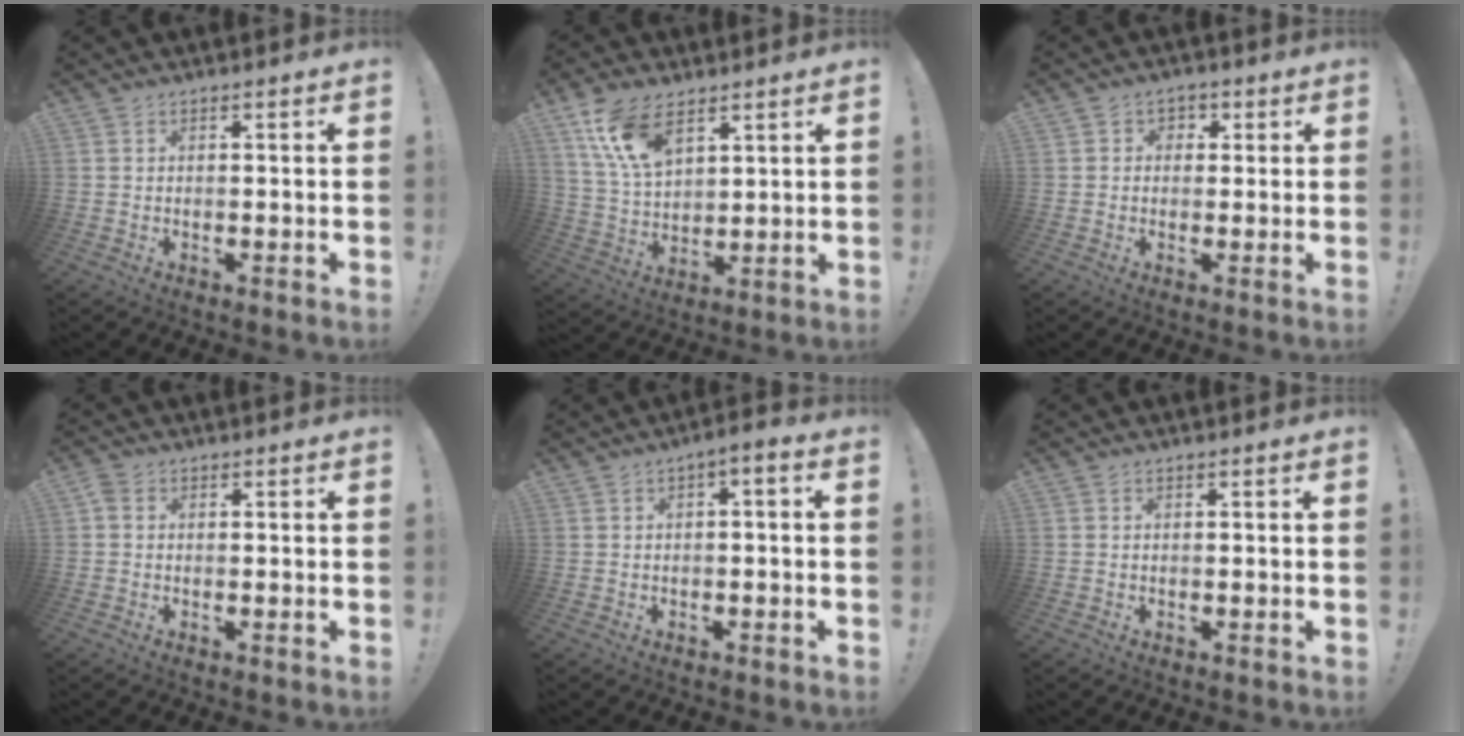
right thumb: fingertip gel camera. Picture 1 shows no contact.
{"total": 13.4, "force": [8.1, 6.9, 8.2], "torque": [-0.159, -0.031, 0.154]}
{"total": 2.8, "force": [0.2, 2.7, 0.8], "torque": [-0.006, 0.003, 0.001]}
{"total": 1.6, "force": [0.3, 1.3, 0.9], "torque": [-0.019, 0.004, 0.006]}
{"total": 3.1, "force": [-1.2, 0.7, 2.8], "torque": [-0.038, 0.007, -0.023]}
{"total": 0.0}